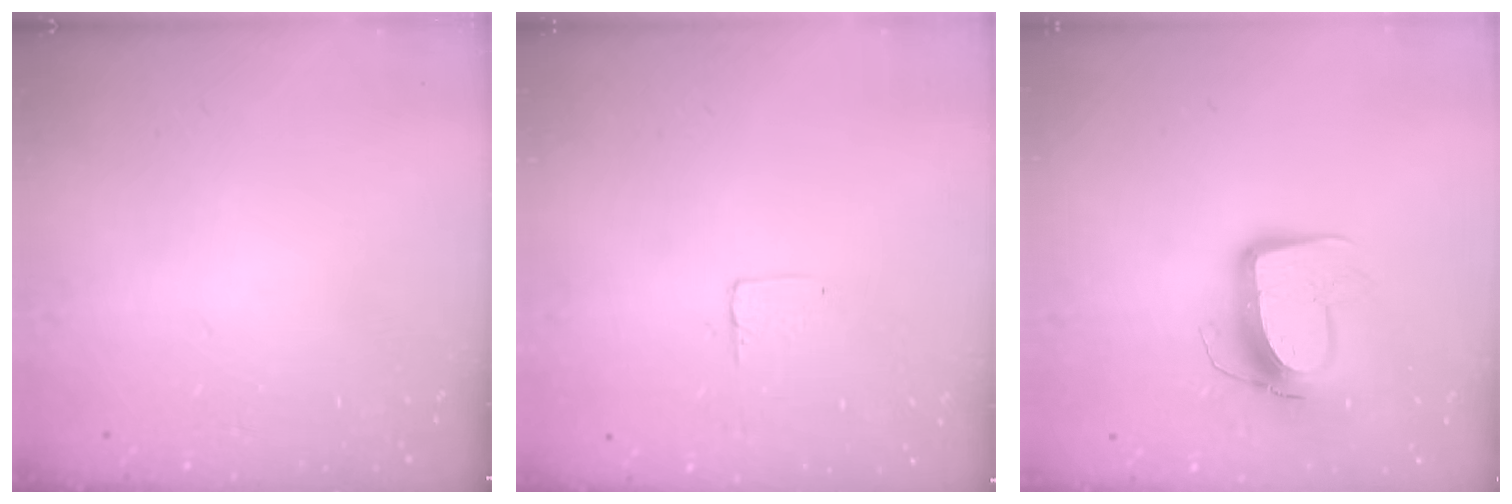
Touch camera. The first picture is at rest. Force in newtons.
{"total": 3.7, "press": 3.6, "slide": 0.3}
{"total": 11.7, "press": 11.6, "slide": 1.0}